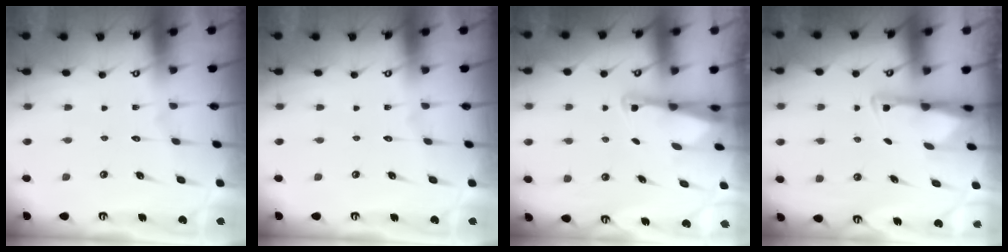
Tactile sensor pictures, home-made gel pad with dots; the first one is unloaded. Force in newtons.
{"total": 0.0}
{"total": 2.4, "press": 2.4, "slide": 0.3}
{"total": 2.8, "press": 2.7, "slide": 0.6}